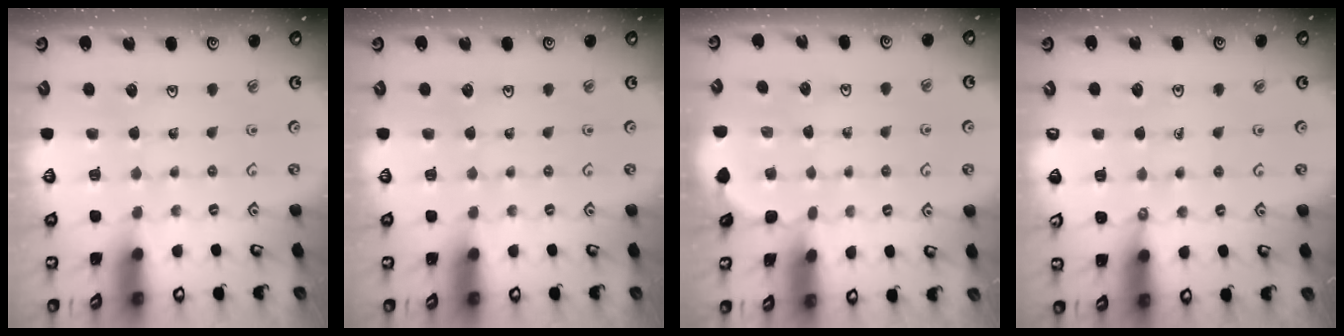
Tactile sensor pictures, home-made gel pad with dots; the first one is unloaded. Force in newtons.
{"total": 0.0}
{"total": 1.3, "press": 1.3, "slide": 0.1}
{"total": 1.5, "press": 1.5, "slide": 0.2}